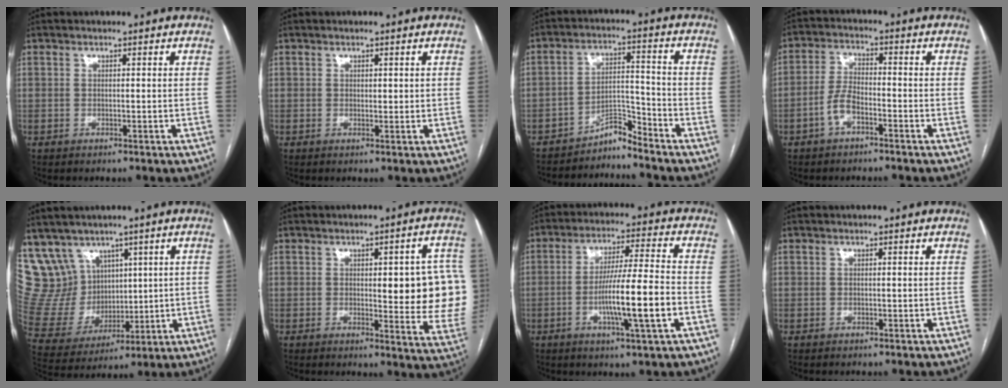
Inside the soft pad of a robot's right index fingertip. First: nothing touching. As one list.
[{"total": 1.0, "force": [0.4, 0.6, 0.7], "torque": [-0.007, -0.003, 0.007]}, {"total": 4.2, "force": [-4.2, 0.2, 0.1], "torque": [0.009, 0.015, -0.072]}, {"total": 4.5, "force": [-2.4, 1.8, 3.3], "torque": [-0.074, 0.012, -0.049]}, {"total": 12.8, "force": [8.2, 9.5, 2.4], "torque": [-0.074, 0.054, 0.192]}, {"total": 14.6, "force": [0.9, 3.8, 14.0], "torque": [-0.126, 0.004, 0.015]}, {"total": 11.6, "force": [-3.1, -0.1, 11.1], "torque": [-0.200, -0.002, -0.055]}, {"total": 0.0}]